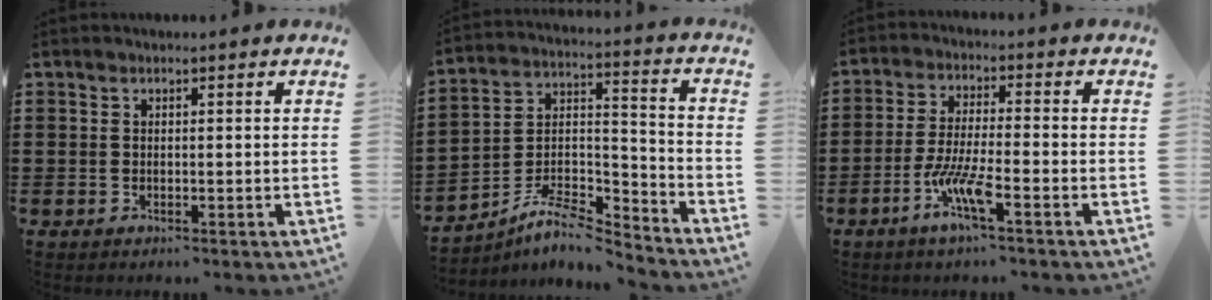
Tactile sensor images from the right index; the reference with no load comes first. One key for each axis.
{"total": 7.7, "fx": -6.8, "fy": 1.8, "fz": 3.2, "tx": -0.067, "ty": 0.005, "tz": -0.134}
{"total": 7.0, "fx": -3.8, "fy": 0.6, "fz": 5.8, "tx": -0.135, "ty": -0.015, "tz": -0.076}